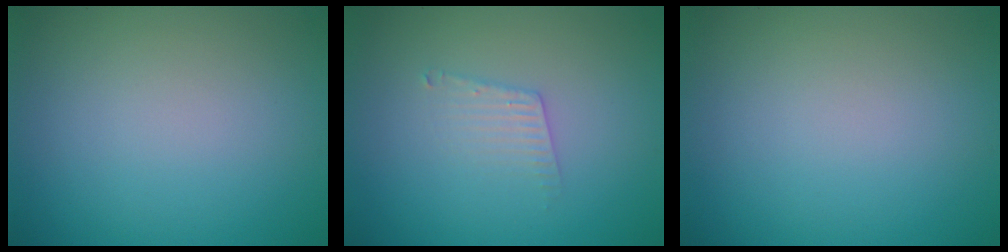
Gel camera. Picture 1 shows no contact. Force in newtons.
{"total": 1.7, "press": 1.7, "slide": 0.0}
{"total": 0.0}